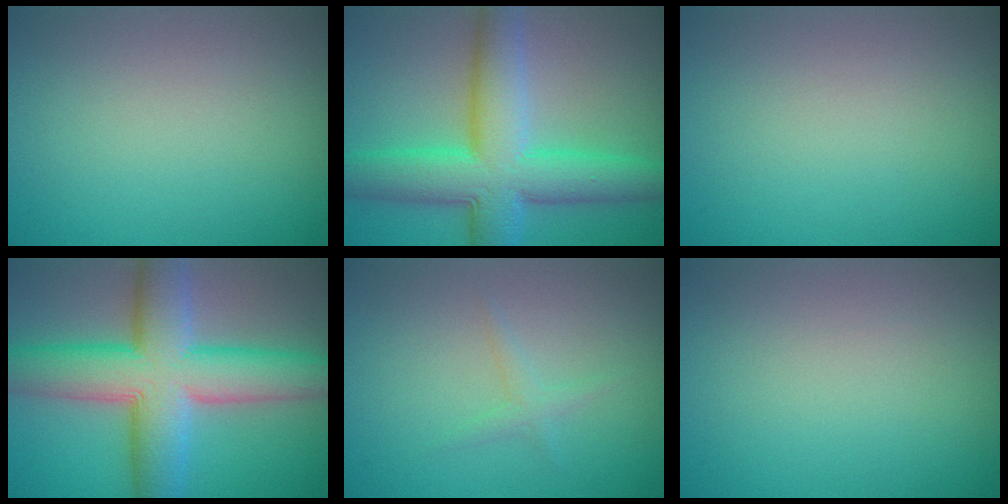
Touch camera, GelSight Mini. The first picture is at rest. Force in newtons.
{"total": 9.2, "press": 9.2, "slide": 0.1}
{"total": 0.0}
{"total": 11.0, "press": 11.0, "slide": 0.5}
{"total": 1.0, "press": 1.0, "slide": 0.1}
{"total": 0.0}